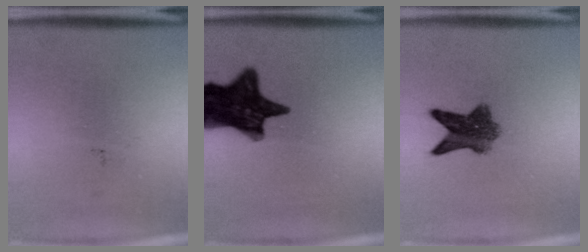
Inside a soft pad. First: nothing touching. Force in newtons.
{"total": 14.9}
{"total": 6.9}